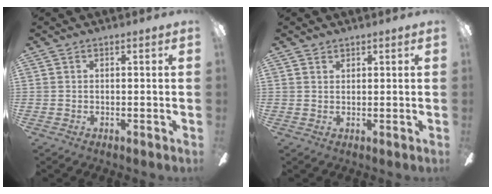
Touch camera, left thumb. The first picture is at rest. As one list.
[{"total": 1.2, "force": [1.0, 0.7, 0.1], "torque": [-0.003, 0.000, 0.020]}]